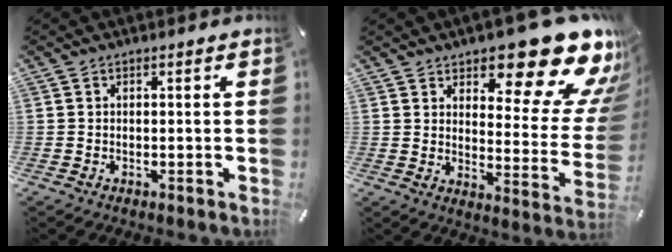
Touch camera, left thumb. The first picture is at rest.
{"total": 19.2, "force": [13.4, 7.3, 11.6], "torque": [-0.134, -0.116, 0.216]}